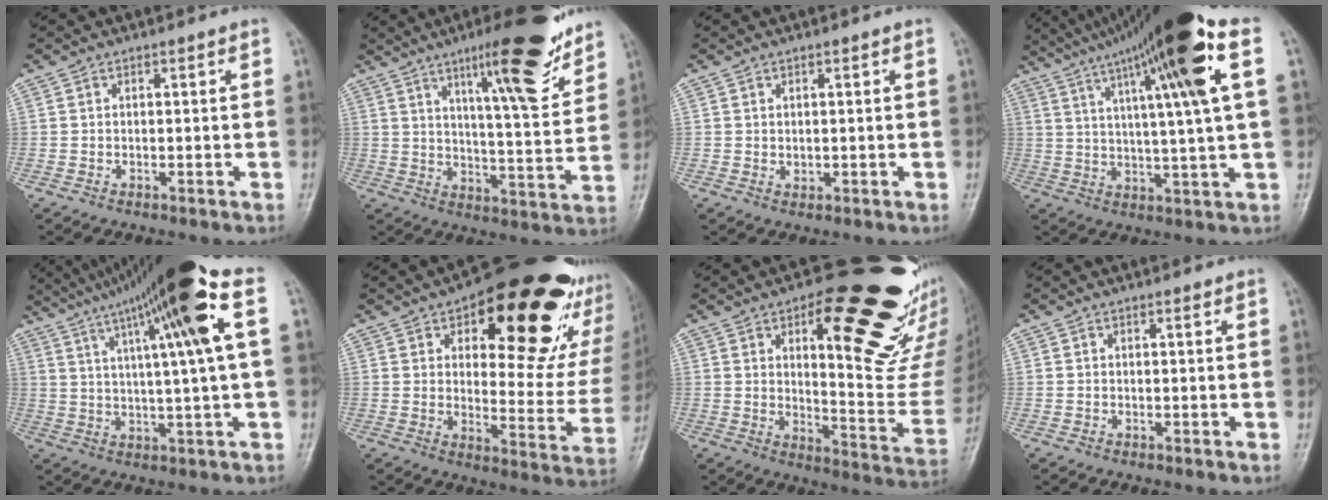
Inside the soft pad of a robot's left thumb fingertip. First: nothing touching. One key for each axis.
{"total": 18.0, "fx": 11.3, "fy": 3.6, "fz": 13.5, "tx": -0.171, "ty": -0.061, "tz": 0.172}
{"total": 1.5, "fx": 0.6, "fy": 0.8, "fz": 1.1, "tx": -0.013, "ty": -0.005, "tz": 0.014}
{"total": 22.1, "fx": 10.1, "fy": 1.5, "fz": 19.6, "tx": -0.316, "ty": 0.008, "tz": 0.159}
{"total": 20.4, "fx": 8.3, "fy": 1.3, "fz": 18.6, "tx": -0.301, "ty": 0.018, "tz": 0.129}
{"total": 29.6, "fx": 14.0, "fy": 13.0, "fz": 22.5, "tx": -0.245, "ty": -0.018, "tz": 0.194}
{"total": 26.2, "fx": 14.2, "fy": 9.1, "fz": 20.1, "tx": -0.203, "ty": -0.067, "tz": 0.199}
{"total": 0.8, "fx": 0.5, "fy": 0.2, "fz": 0.6, "tx": -0.009, "ty": -0.002, "tz": 0.007}